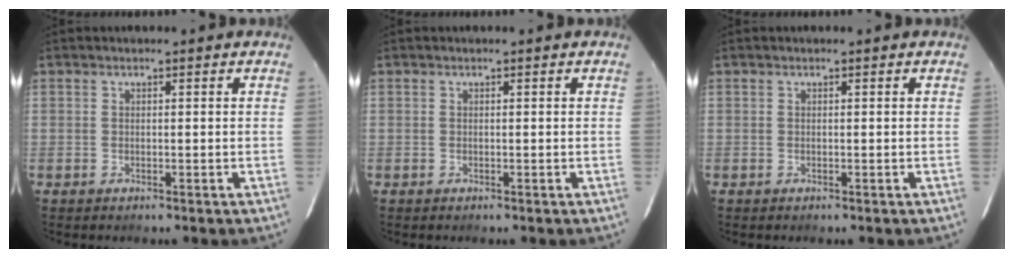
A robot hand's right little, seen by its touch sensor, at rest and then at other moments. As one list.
[{"total": 0.0}, {"total": 0.0}]